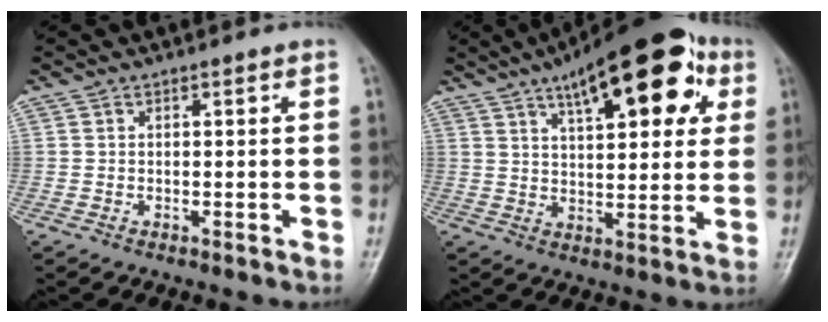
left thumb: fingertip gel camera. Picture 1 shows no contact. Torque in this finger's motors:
{"motor_torque": [0.76, 0.82, 1.80, -0.98, 0.16]}